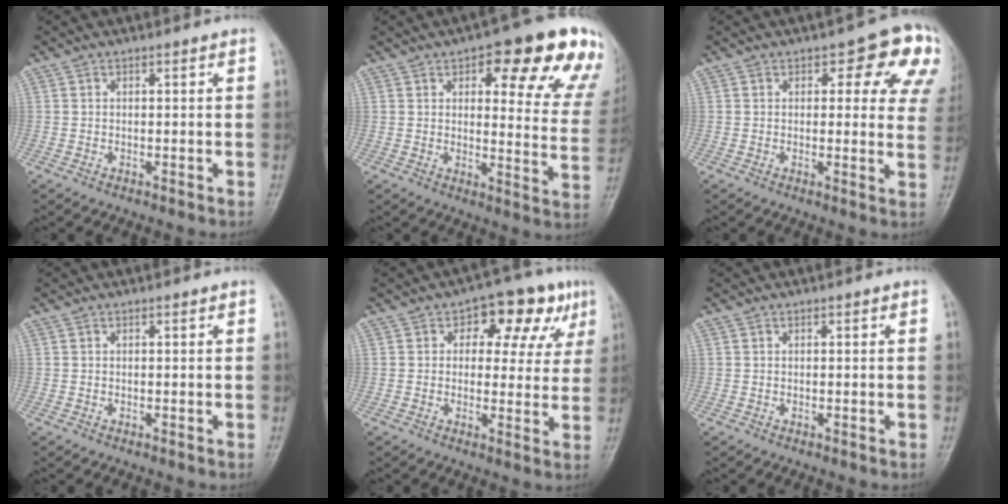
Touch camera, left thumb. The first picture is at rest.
{"total": 19.9, "force": [11.0, 6.9, 15.0], "torque": [-0.136, -0.036, 0.125]}
{"total": 11.9, "force": [5.4, 5.9, 8.8], "torque": [-0.045, -0.018, 0.048]}
{"total": 0.0}
{"total": 11.2, "force": [4.4, 6.8, 7.7], "torque": [-0.045, 0.008, 0.051]}
{"total": 0.0}